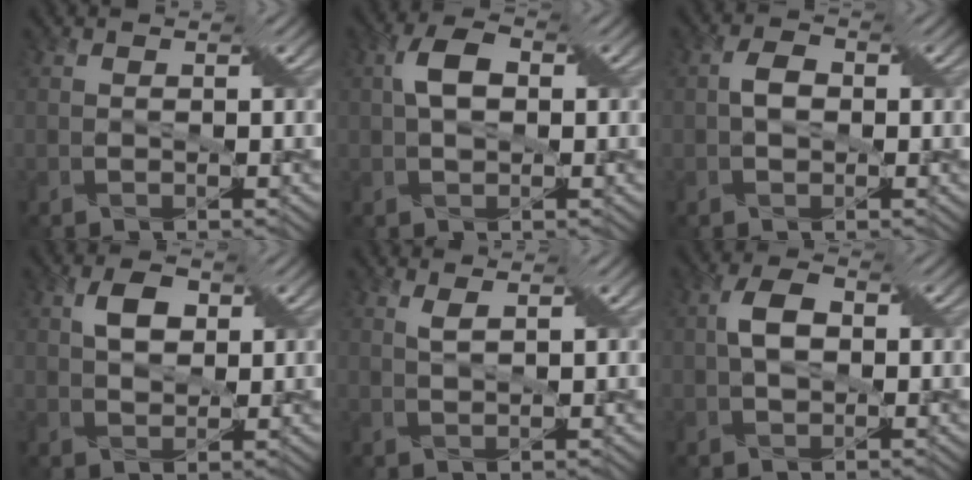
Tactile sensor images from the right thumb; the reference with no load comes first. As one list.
[{"total": 4.7, "force": [0.8, 2.7, 3.8], "torque": [-0.076, 0.009, 0.008]}, {"total": 2.6, "force": [0.0, 1.8, 1.9], "torque": [-0.034, 0.002, -0.002]}, {"total": 3.6, "force": [1.5, 2.1, 2.5], "torque": [-0.046, 0.007, 0.023]}, {"total": 1.7, "force": [1.2, -0.3, 1.2], "torque": [-0.027, 0.004, 0.022]}, {"total": 4.4, "force": [0.4, 2.6, 3.5], "torque": [-0.073, 0.007, 0.002]}]